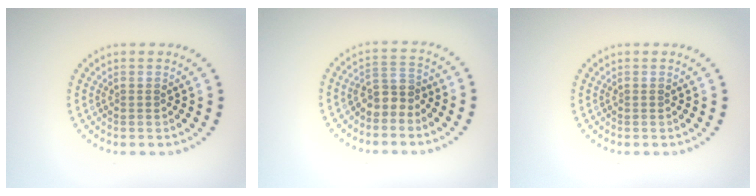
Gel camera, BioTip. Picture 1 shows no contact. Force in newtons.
{"total": 2.4, "press": 2.0, "slide": 1.4}
{"total": 0.0}